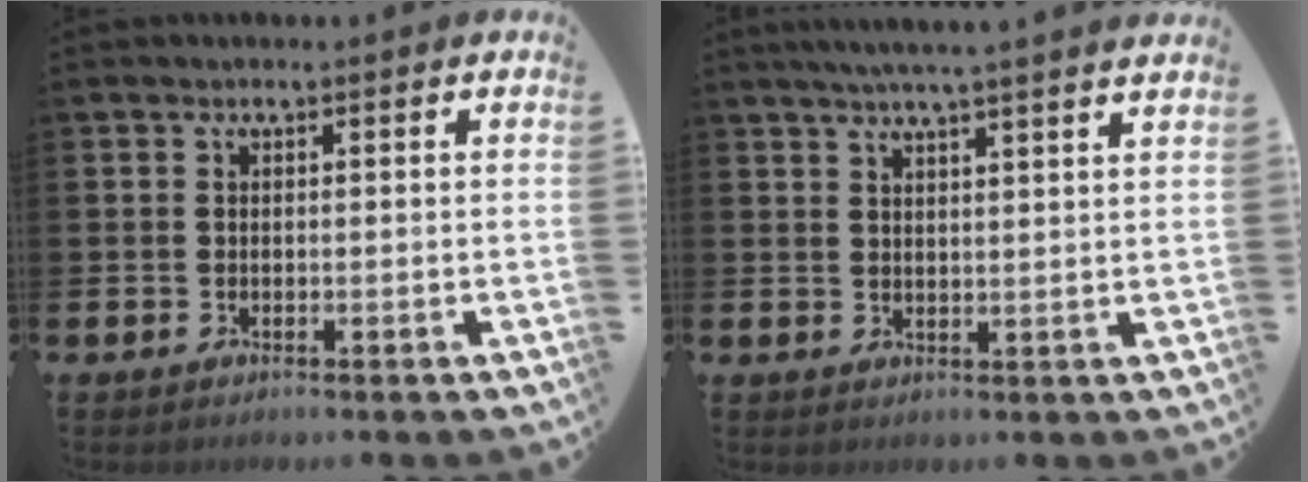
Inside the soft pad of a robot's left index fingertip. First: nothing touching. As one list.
[{"total": 4.6, "force": [4.3, -1.0, 1.3], "torque": [-0.028, -0.020, 0.076]}]